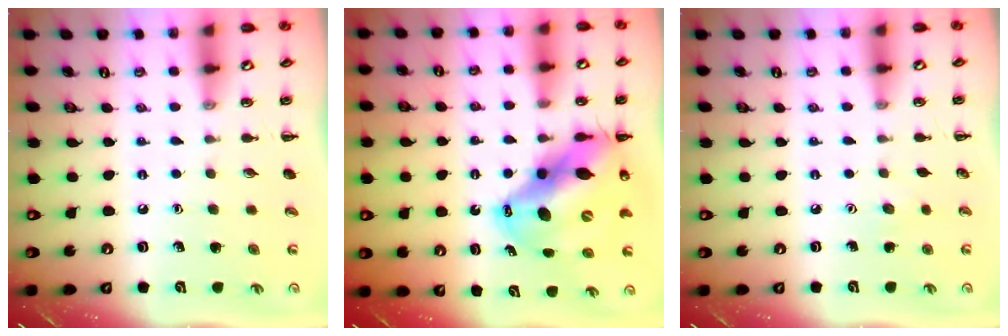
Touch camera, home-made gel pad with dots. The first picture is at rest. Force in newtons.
{"total": 17.1, "press": 16.5, "slide": 4.6}
{"total": 3.2, "press": 3.1, "slide": 0.7}